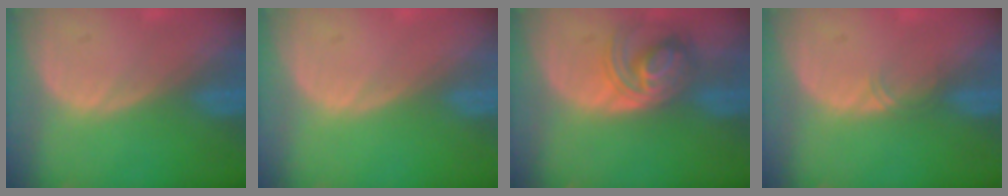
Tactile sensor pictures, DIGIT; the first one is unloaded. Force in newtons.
{"total": 0.0}
{"total": 5.9, "press": 5.9, "slide": 0.2}
{"total": 1.1, "press": 1.0, "slide": 0.6}